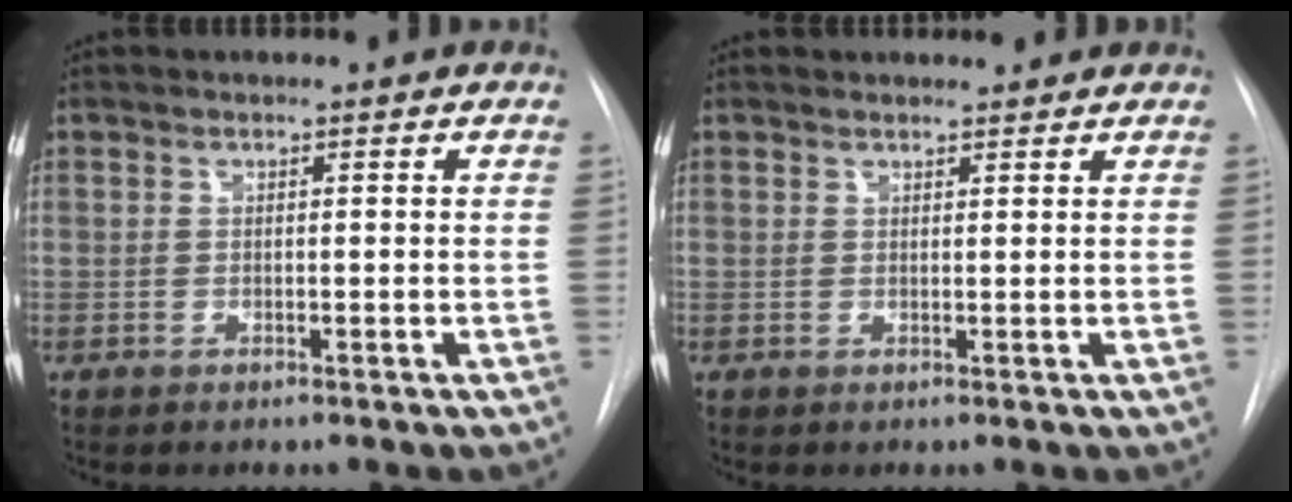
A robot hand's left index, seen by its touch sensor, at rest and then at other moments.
{"total": 1.9, "force": [1.8, 0.6, 0.2], "torque": [-0.006, 0.012, 0.022]}